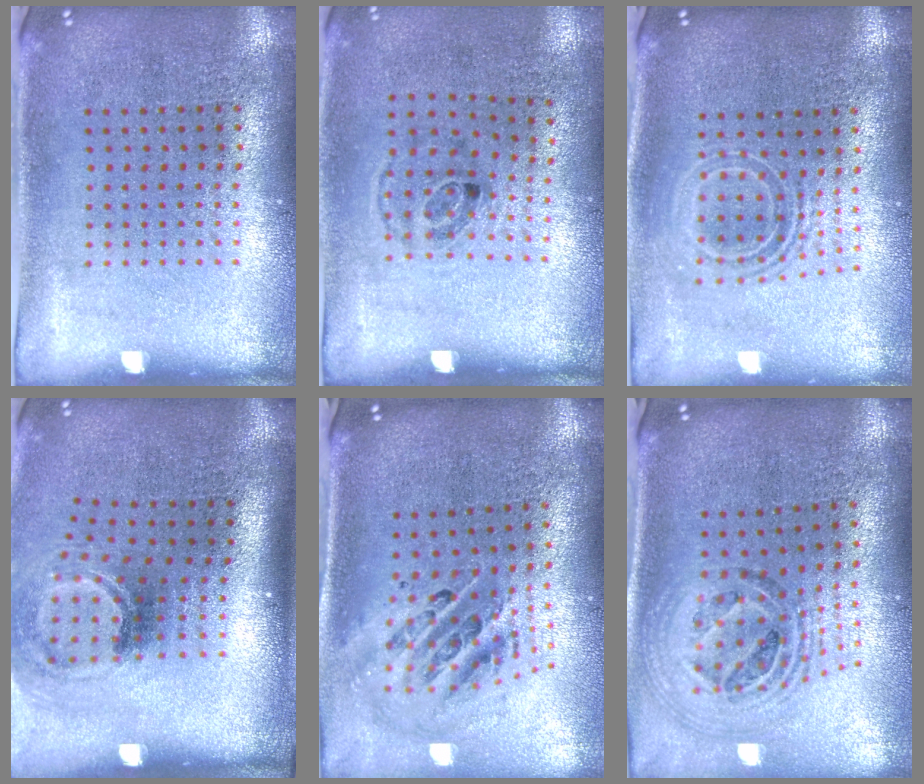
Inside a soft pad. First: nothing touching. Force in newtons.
{"total": 1.2, "press": 0.7, "slide": 0.9}
{"total": 1.7, "press": 1.3, "slide": 1.0}
{"total": 2.0, "press": 1.3, "slide": 1.6}
{"total": 1.6, "press": 1.3, "slide": 0.9}
{"total": 1.7, "press": 1.5, "slide": 0.8}